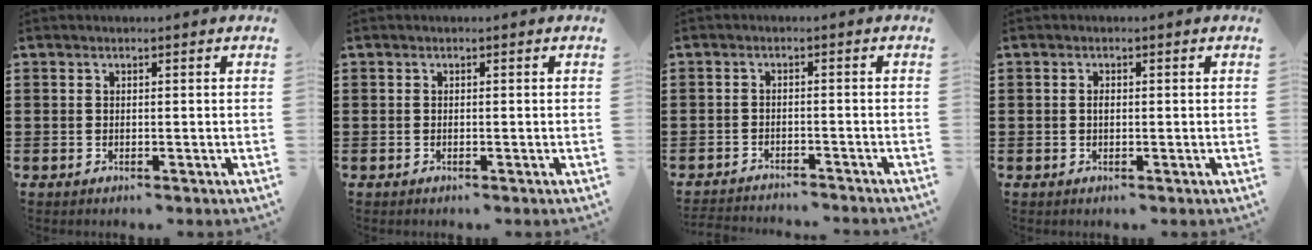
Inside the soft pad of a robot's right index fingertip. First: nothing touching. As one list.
[{"total": 0.0}, {"total": 2.3, "force": [-2.3, -0.1, -0.2], "torque": [-0.004, -0.001, -0.049]}, {"total": 0.9, "force": [0.0, 0.4, 0.8], "torque": [-0.016, 0.001, -0.001]}]